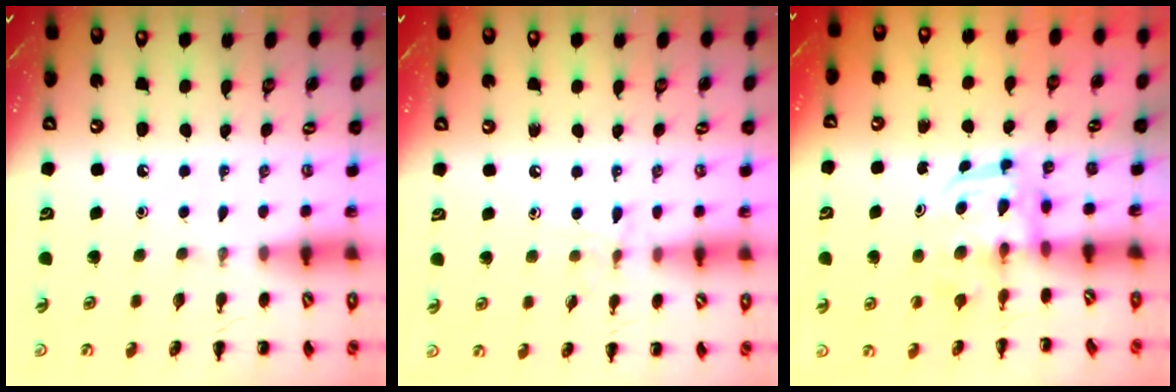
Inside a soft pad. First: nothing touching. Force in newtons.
{"total": 5.4, "press": 5.2, "slide": 1.6}
{"total": 2.7, "press": 2.7, "slide": 0.3}